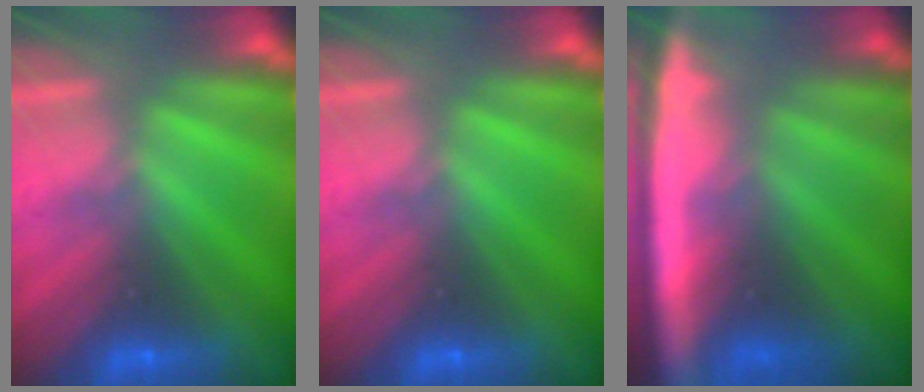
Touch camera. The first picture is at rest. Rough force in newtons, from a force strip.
{"total": 0.0}
{"total": 6.7}